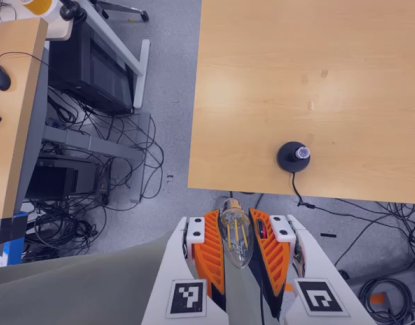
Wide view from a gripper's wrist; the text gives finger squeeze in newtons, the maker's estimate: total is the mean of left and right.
{"total": 18.7, "left": 19.2, "right": 18.3}